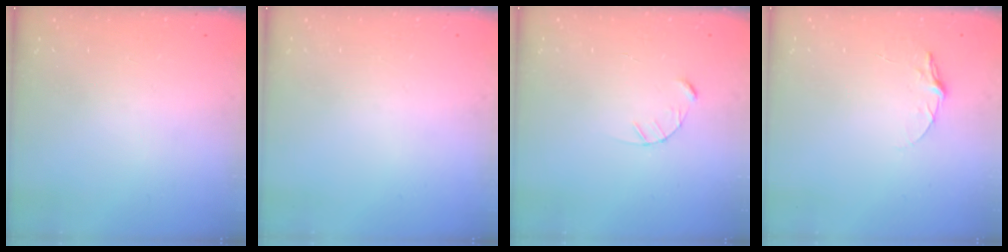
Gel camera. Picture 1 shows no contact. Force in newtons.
{"total": 0.0}
{"total": 2.4, "press": 2.4, "slide": 0.3}
{"total": 4.6, "press": 4.6, "slide": 0.4}